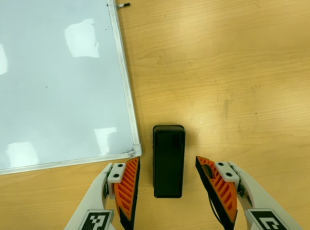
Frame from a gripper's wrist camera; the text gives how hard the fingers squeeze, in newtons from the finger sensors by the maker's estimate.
{"total": 0.0}